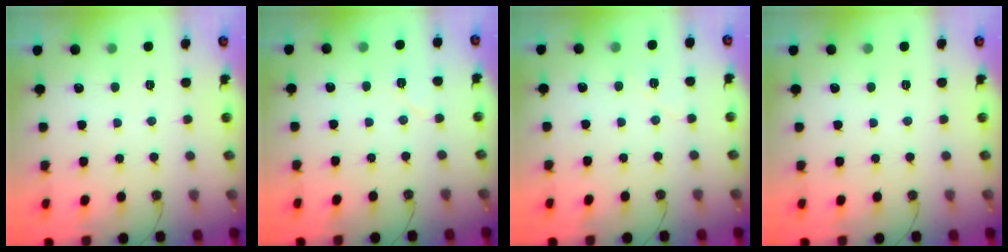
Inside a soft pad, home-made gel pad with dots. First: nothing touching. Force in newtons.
{"total": 4.6, "press": 4.3, "slide": 1.7}
{"total": 6.2, "press": 5.5, "slide": 2.9}
{"total": 0.0}